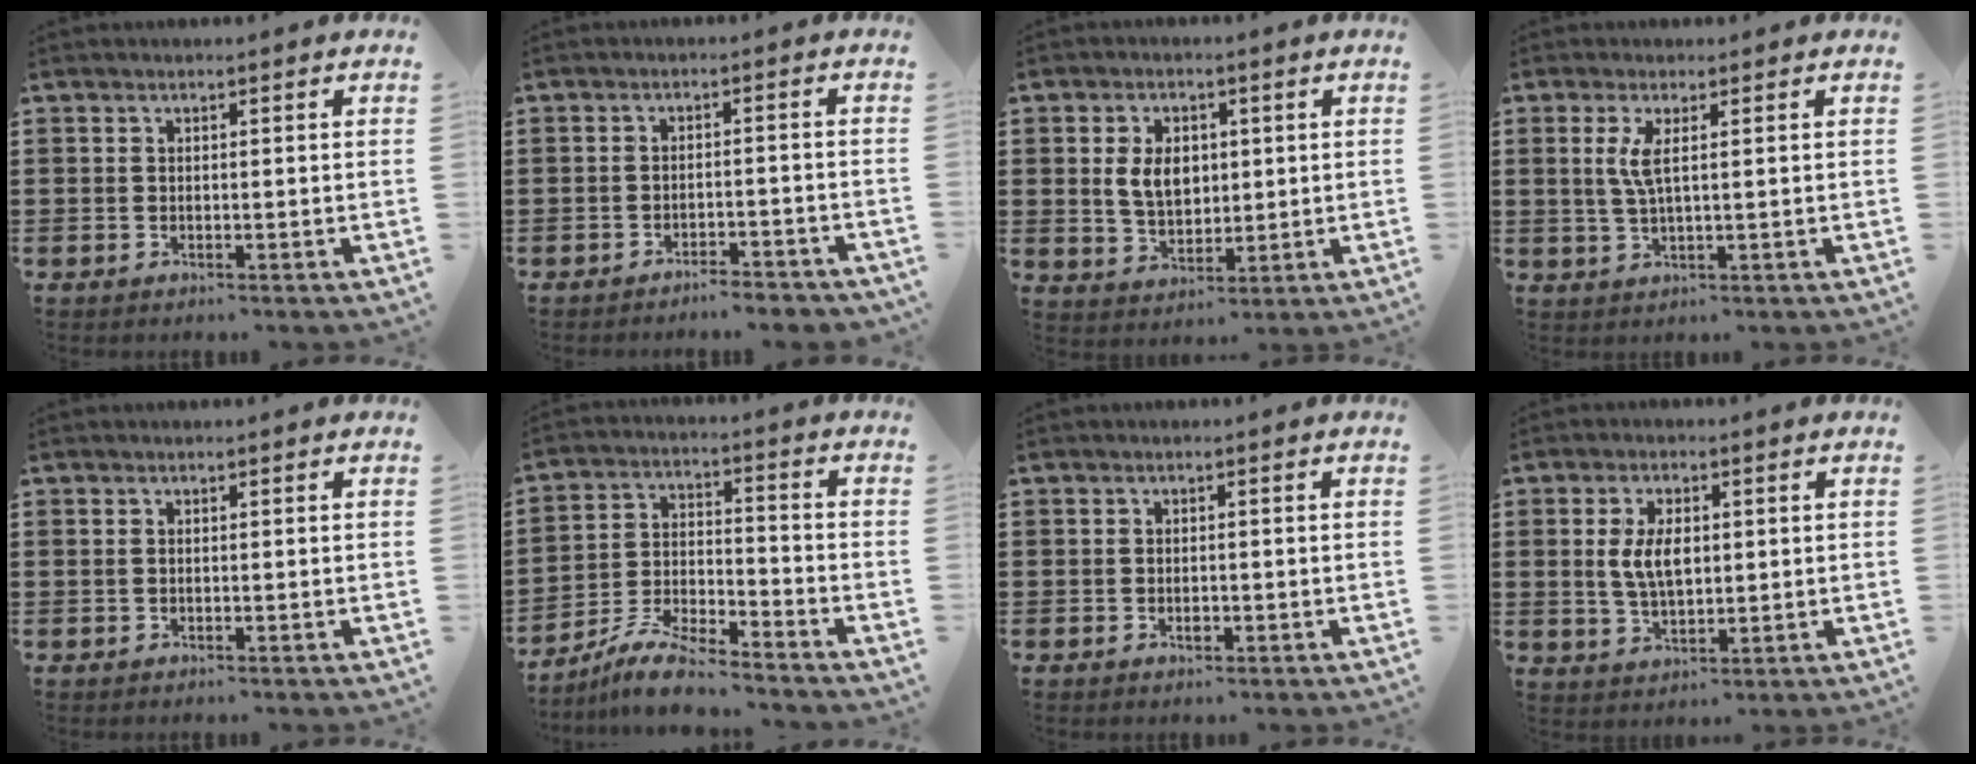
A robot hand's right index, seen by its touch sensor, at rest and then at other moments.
{"total": 2.8, "force": [-2.8, 0.0, 0.3], "torque": [-0.008, 0.001, -0.058]}
{"total": 5.7, "force": [1.0, 3.9, 4.1], "torque": [-0.087, 0.009, 0.013]}
{"total": 3.3, "force": [0.9, 0.4, 3.1], "torque": [-0.071, -0.003, 0.012]}
{"total": 0.0}
{"total": 7.9, "force": [-7.2, 1.1, 3.2], "torque": [-0.071, 0.012, -0.139]}
{"total": 1.1, "force": [-0.4, 0.5, 0.9], "torque": [-0.019, -0.005, -0.005]}
{"total": 5.6, "force": [0.8, 3.0, 4.7], "torque": [-0.094, 0.003, 0.009]}